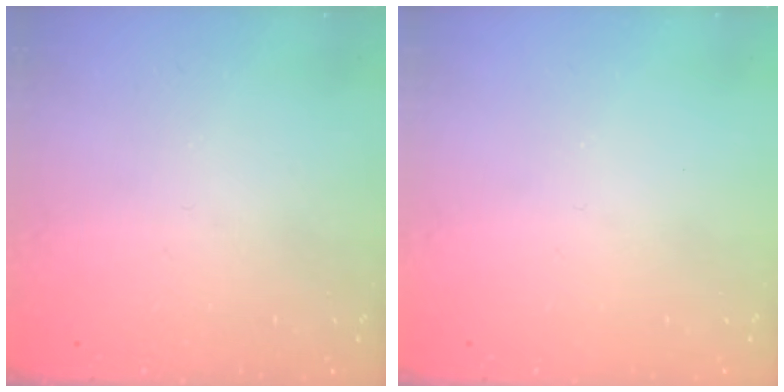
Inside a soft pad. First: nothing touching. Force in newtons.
{"total": 0.0}